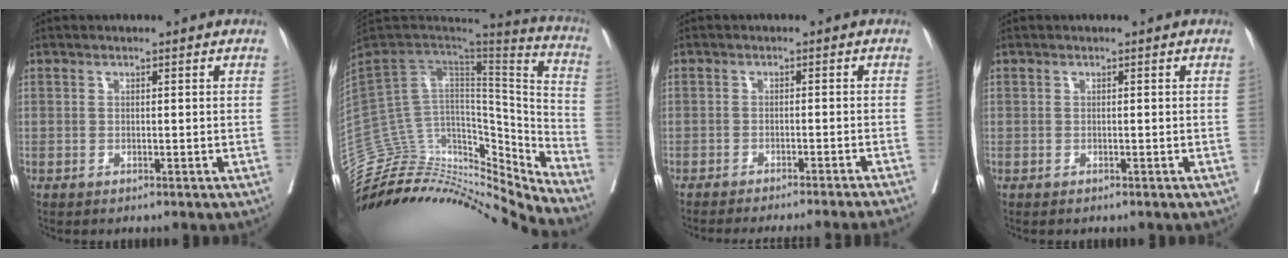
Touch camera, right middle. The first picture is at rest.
{"total": 30.2, "force": [-28.2, 6.0, 8.9], "torque": [-0.144, 0.040, -0.419]}
{"total": 15.0, "force": [-13.8, -1.4, 5.7], "torque": [-0.064, -0.038, -0.174]}
{"total": 0.0}